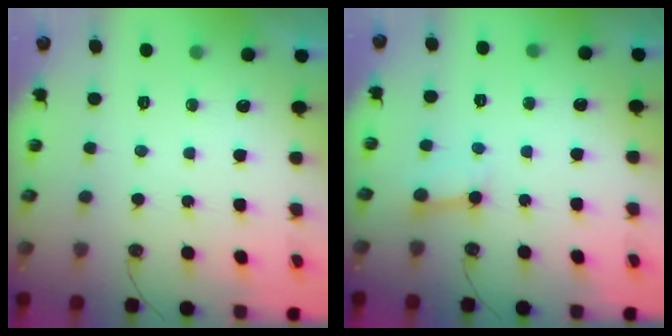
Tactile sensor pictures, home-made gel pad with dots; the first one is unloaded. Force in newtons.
{"total": 3.0, "press": 3.0, "slide": 0.3}